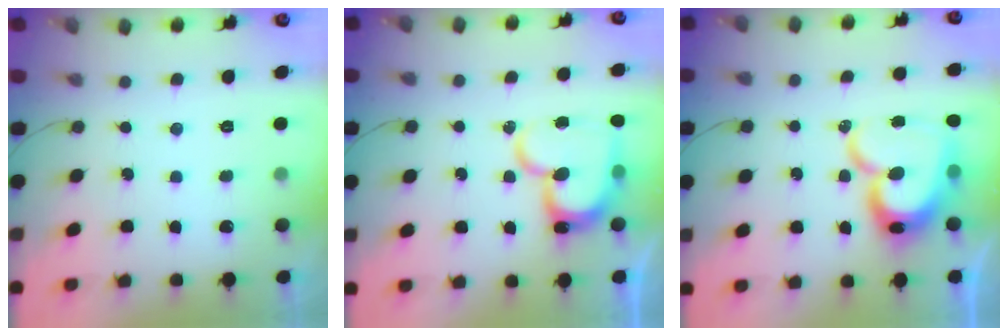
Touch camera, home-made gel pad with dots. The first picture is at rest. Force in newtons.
{"total": 17.4, "press": 17.3, "slide": 1.7}
{"total": 19.5, "press": 19.4, "slide": 2.0}